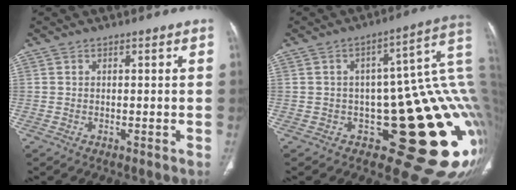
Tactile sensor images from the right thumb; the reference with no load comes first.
{"total": 25.2, "force": [-3.1, 10.4, 22.8], "torque": [-0.175, 0.001, -0.028]}